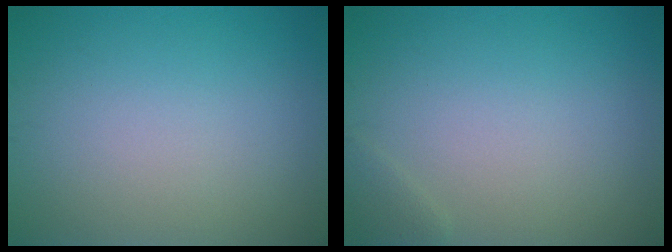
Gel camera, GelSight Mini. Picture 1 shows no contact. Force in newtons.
{"total": 0.8, "press": 0.8, "slide": 0.1}